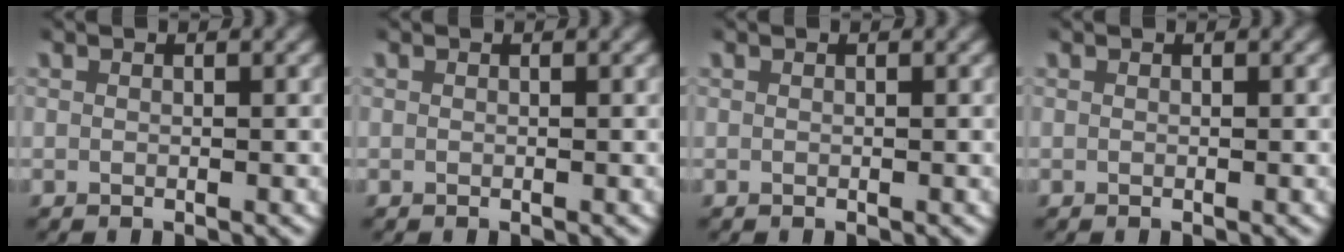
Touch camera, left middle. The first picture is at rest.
{"total": 0.0}
{"total": 0.0}
{"total": 0.0}